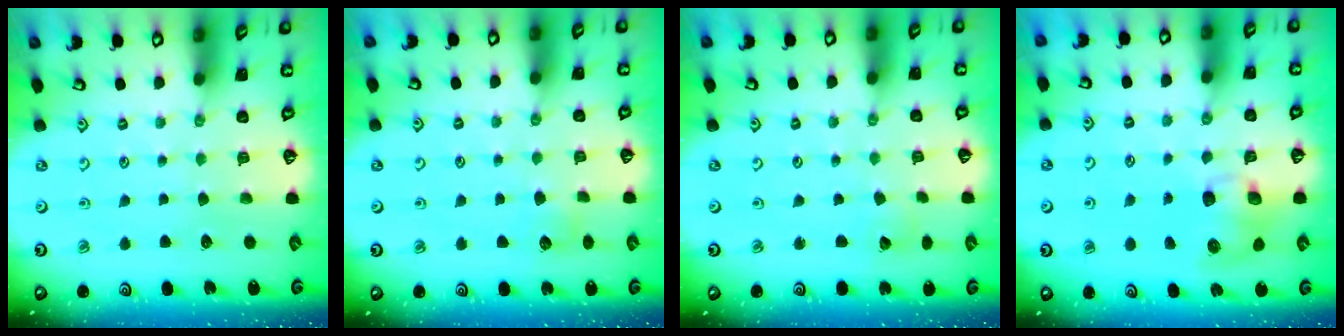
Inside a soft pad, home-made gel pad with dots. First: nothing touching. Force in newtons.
{"total": 4.3, "press": 4.3, "slide": 0.5}
{"total": 2.9, "press": 2.9, "slide": 0.3}
{"total": 8.2, "press": 8.1, "slide": 1.2}